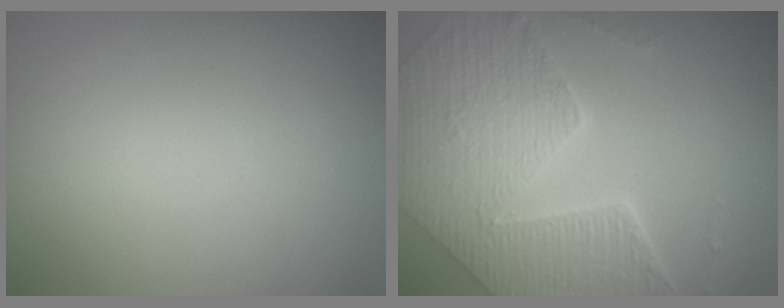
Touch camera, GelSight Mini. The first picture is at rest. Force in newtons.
{"total": 9.1, "press": 6.5, "slide": 6.3}